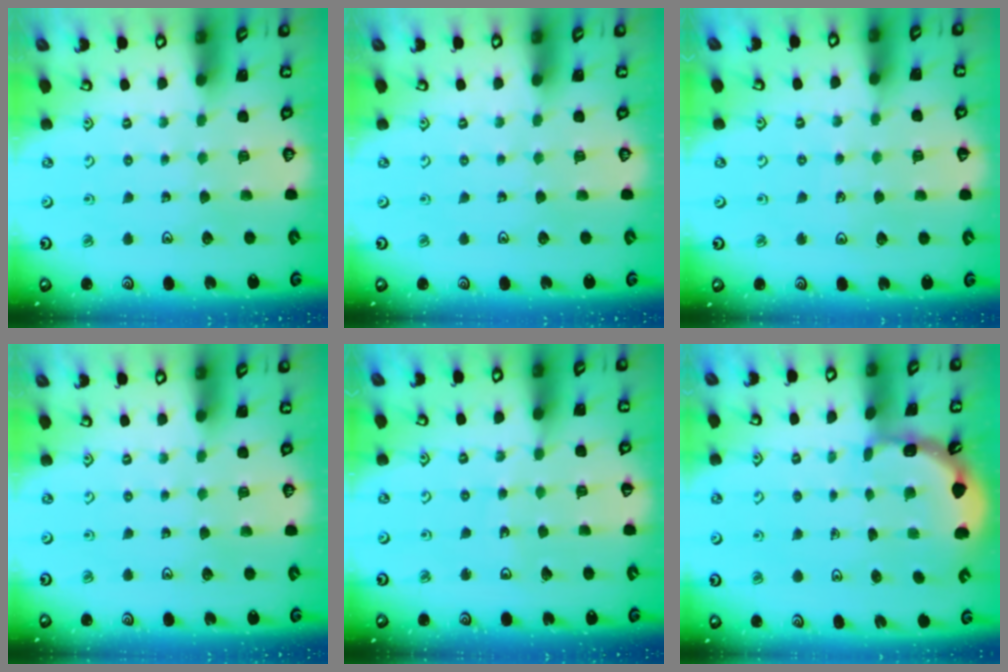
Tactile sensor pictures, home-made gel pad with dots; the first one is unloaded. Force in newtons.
{"total": 0.0}
{"total": 4.3, "press": 4.3, "slide": 0.7}
{"total": 0.0}
{"total": 2.9, "press": 2.9, "slide": 0.3}
{"total": 2.2, "press": 2.2, "slide": 0.4}